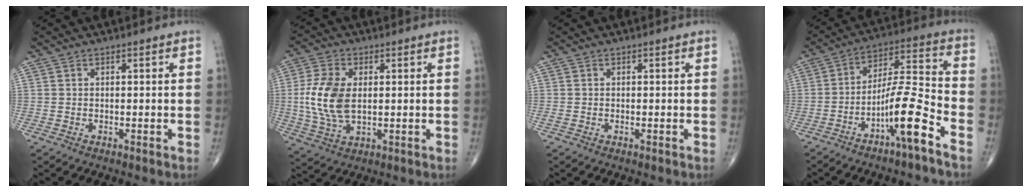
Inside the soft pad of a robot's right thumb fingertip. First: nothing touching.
{"total": 11.1, "force": [0.7, 6.3, 9.1], "torque": [-0.197, -0.002, 0.018]}
{"total": 0.0}
{"total": 12.0, "force": [-6.8, 1.1, 9.9], "torque": [-0.185, 0.056, -0.123]}